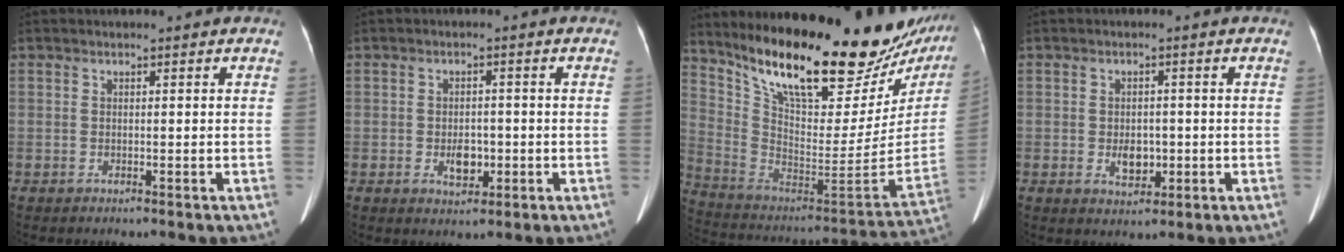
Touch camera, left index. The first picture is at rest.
{"total": 3.4, "force": [-0.9, 2.0, 2.5], "torque": [-0.042, 0.002, -0.007]}
{"total": 31.5, "force": [25.6, 8.1, 16.5], "torque": [-0.276, -0.066, 0.368]}
{"total": 3.4, "force": [-0.7, 2.2, 2.5], "torque": [-0.043, 0.002, -0.002]}